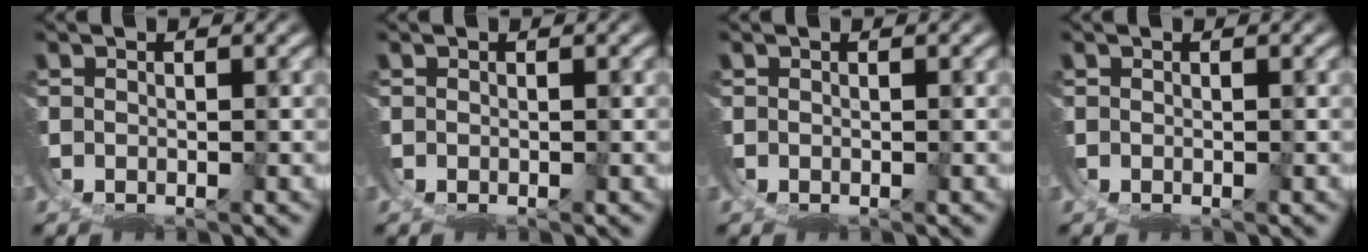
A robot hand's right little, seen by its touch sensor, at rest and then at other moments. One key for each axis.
{"total": 0.0}
{"total": 0.0}
{"total": 0.0}